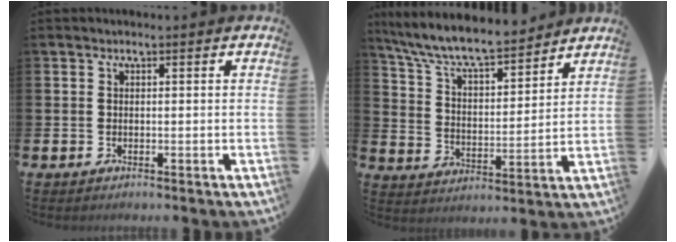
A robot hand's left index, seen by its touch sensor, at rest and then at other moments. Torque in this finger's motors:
{"motor_torque": [0.98, -1.16, 0.93, 0.21]}